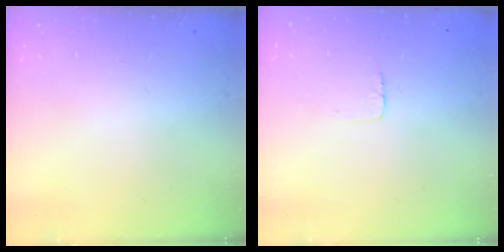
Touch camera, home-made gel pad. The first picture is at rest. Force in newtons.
{"total": 2.9, "press": 2.9, "slide": 0.2}